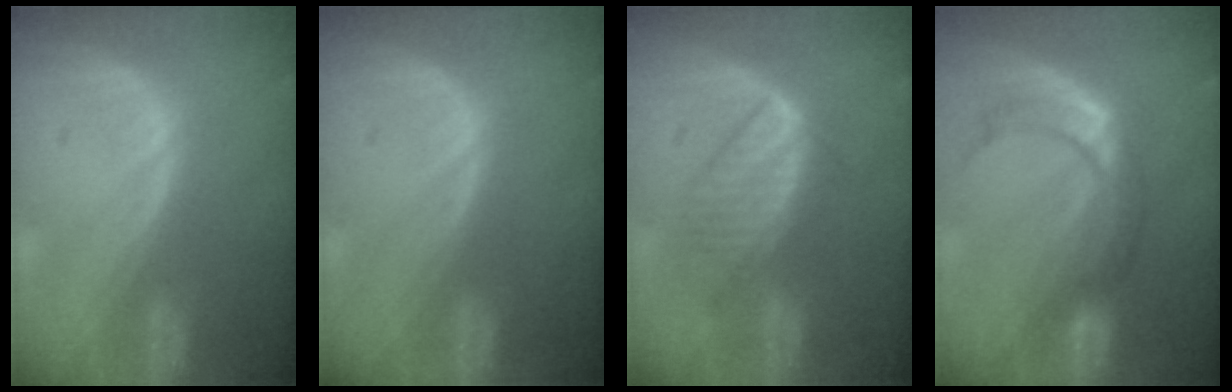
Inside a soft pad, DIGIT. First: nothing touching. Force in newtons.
{"total": 0.0}
{"total": 6.3, "press": 6.2, "slide": 1.5}
{"total": 8.0, "press": 7.2, "slide": 3.6}